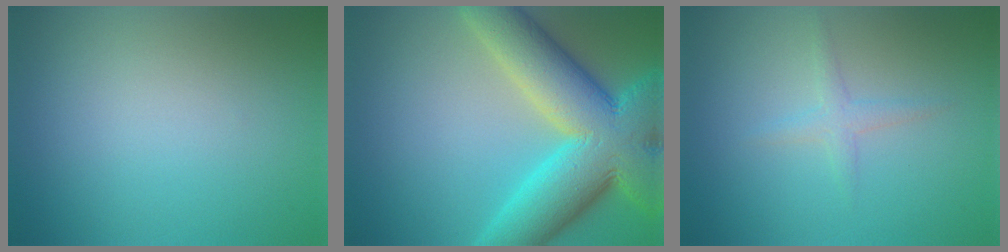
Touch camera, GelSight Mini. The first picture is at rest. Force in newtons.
{"total": 13.2, "press": 13.2, "slide": 0.6}
{"total": 1.4, "press": 1.4, "slide": 0.0}